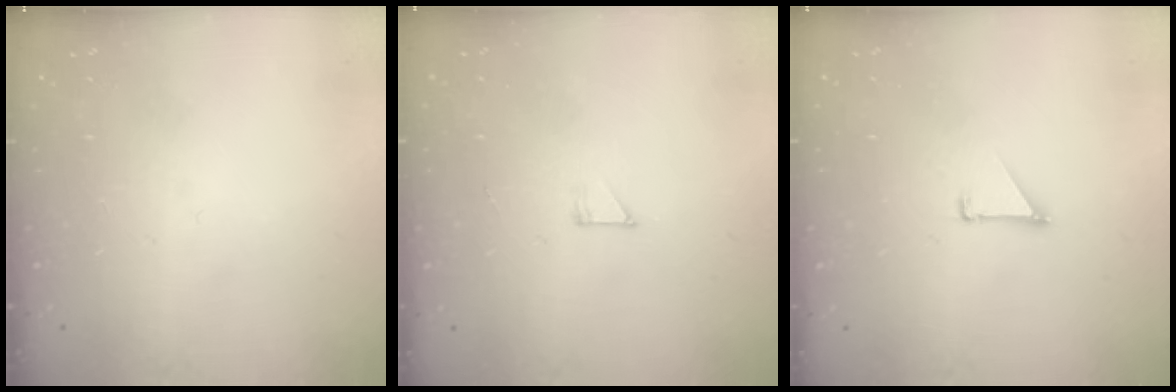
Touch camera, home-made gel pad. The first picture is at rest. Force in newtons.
{"total": 2.6, "press": 2.6, "slide": 0.1}
{"total": 1.1, "press": 1.1, "slide": 0.1}